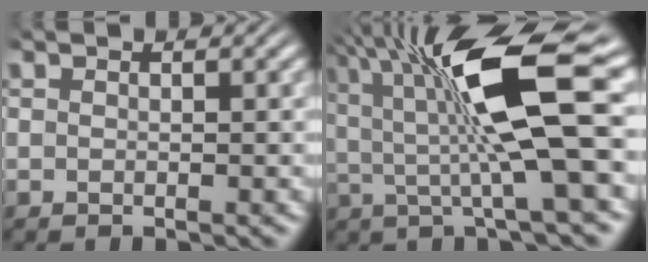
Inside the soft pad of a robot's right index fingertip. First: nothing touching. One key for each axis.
{"total": 10.1, "fx": 2.4, "fy": 2.6, "fz": 9.4, "tx": -0.150, "ty": 0.011, "tz": 0.044}